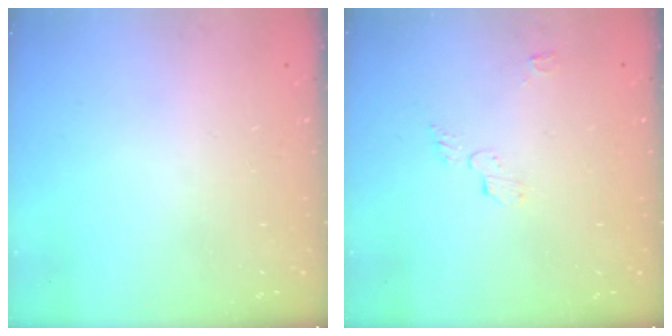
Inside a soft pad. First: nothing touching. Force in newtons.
{"total": 4.9, "press": 4.8, "slide": 0.5}